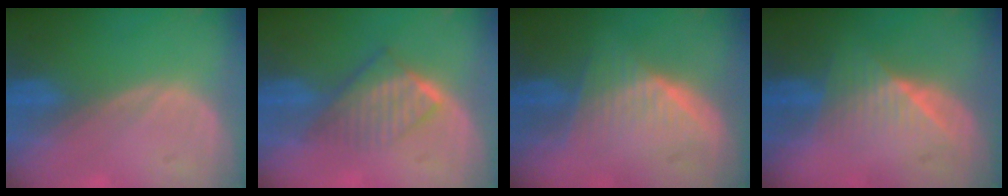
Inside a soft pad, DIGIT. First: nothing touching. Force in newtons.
{"total": 6.4, "press": 5.6, "slide": 3.2}
{"total": 6.4, "press": 6.2, "slide": 1.6}
{"total": 6.3, "press": 5.9, "slide": 2.0}